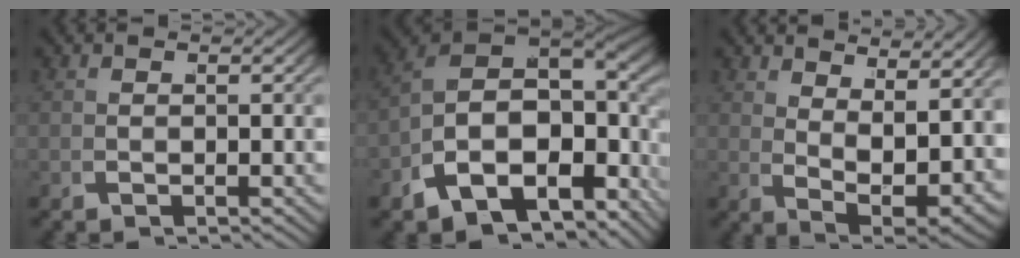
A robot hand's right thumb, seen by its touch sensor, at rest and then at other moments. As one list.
[{"total": 16.4, "force": [-1.3, 11.4, 11.7], "torque": [-0.225, -0.042, -0.014]}, {"total": 6.8, "force": [1.7, 3.3, 5.6], "torque": [-0.105, -0.037, 0.050]}]